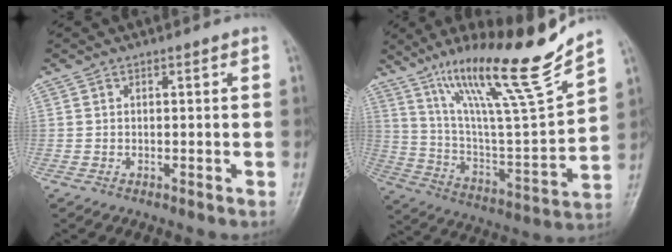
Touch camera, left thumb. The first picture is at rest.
{"total": 21.7, "force": [15.8, 1.2, 14.8], "torque": [-0.214, -0.079, 0.281]}